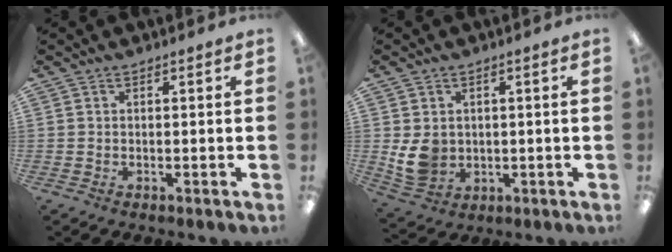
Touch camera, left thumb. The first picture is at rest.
{"total": 6.4, "force": [0.6, 5.5, 3.2], "torque": [-0.067, 0.000, 0.015]}